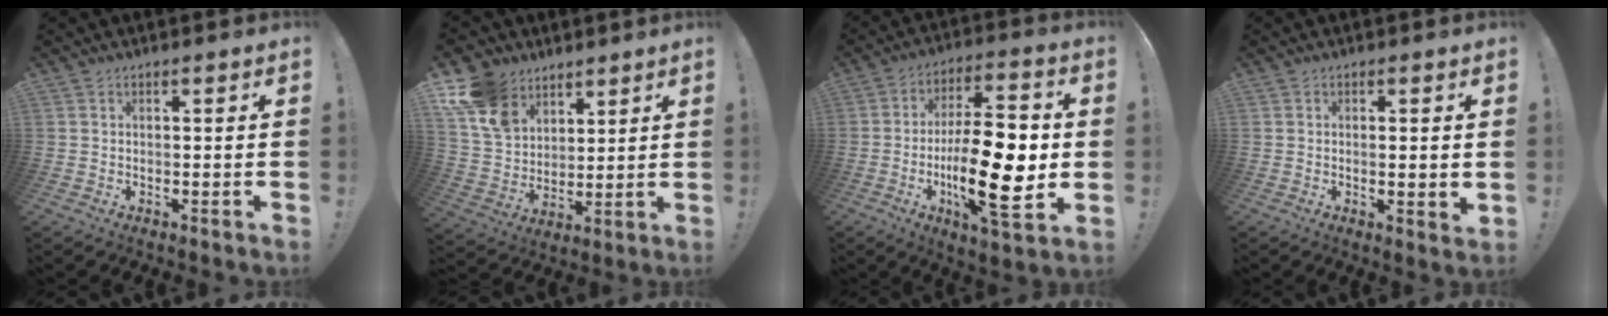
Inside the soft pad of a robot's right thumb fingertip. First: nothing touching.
{"total": 14.8, "force": [9.0, 10.2, 5.8], "torque": [-0.114, -0.047, 0.182]}
{"total": 22.7, "force": [-3.6, 8.4, 20.8], "torque": [-0.358, 0.005, -0.059]}
{"total": 2.2, "force": [0.7, 0.7, 2.0], "torque": [-0.025, -0.004, 0.013]}